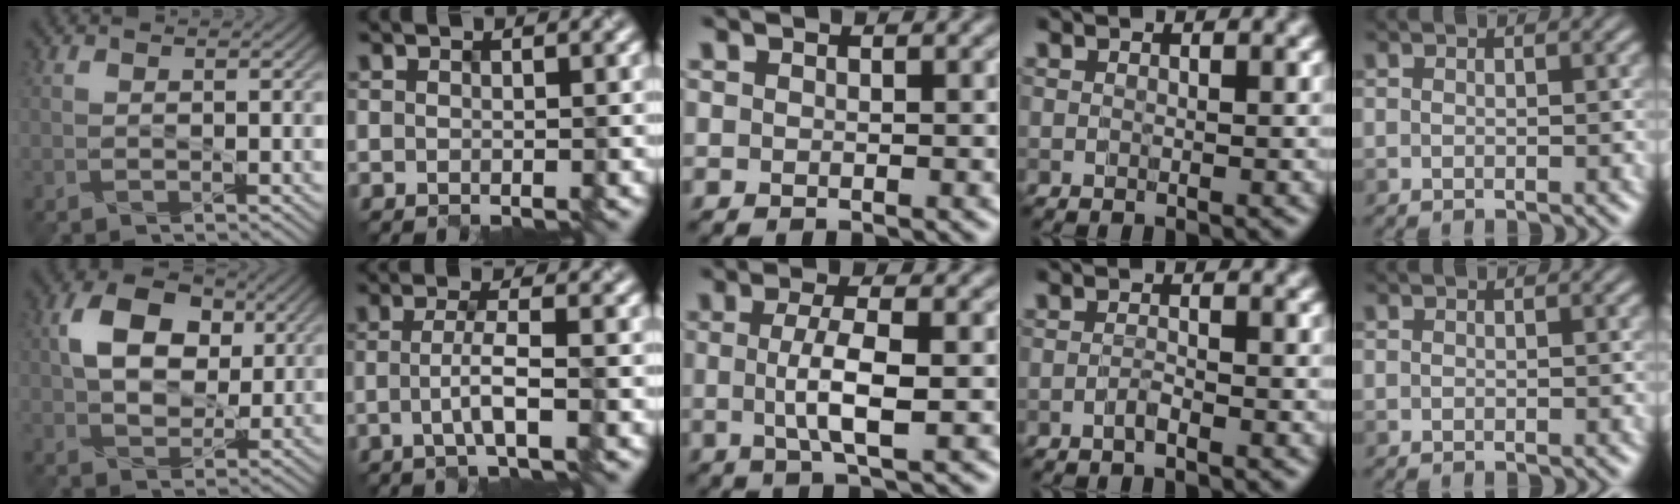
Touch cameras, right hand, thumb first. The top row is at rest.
{"thumb": {"total": 8.2, "force": [2.3, 5.8, 5.4], "torque": [-0.110, 0.010, 0.037]}, "index": {"total": 2.7, "force": [-0.8, 0.4, 2.6], "torque": [-0.048, -0.004, -0.013]}, "middle": {"total": 4.2, "force": [-0.4, 1.0, 4.0], "torque": [-0.078, -0.001, -0.006]}, "ring": {"total": 1.0, "force": [-0.7, 0.2, 0.7], "torque": [-0.013, 0.003, -0.014]}}